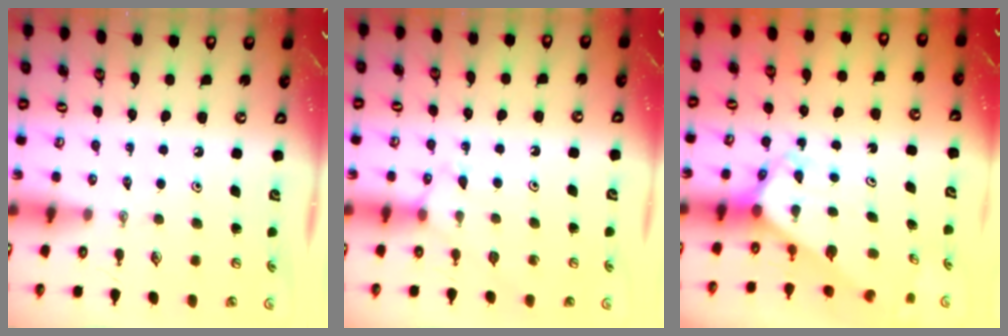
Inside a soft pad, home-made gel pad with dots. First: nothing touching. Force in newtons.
{"total": 6.5, "press": 6.4, "slide": 0.9}
{"total": 4.2, "press": 4.2, "slide": 0.3}